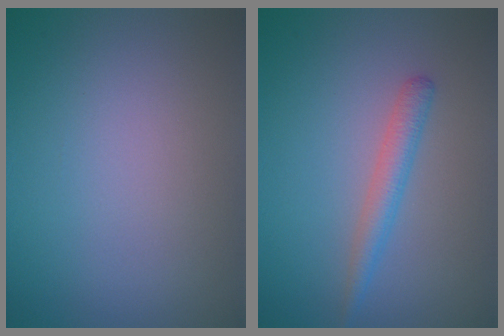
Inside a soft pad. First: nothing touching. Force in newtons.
{"total": 2.0, "press": 2.0, "slide": 0.0}